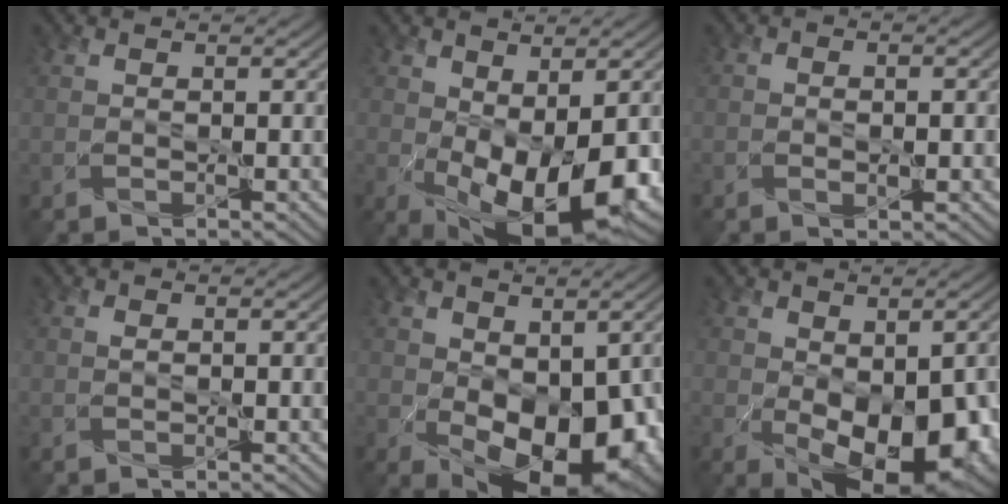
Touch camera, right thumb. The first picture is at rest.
{"total": 10.9, "force": [-1.7, 5.9, 8.9], "torque": [-0.160, -0.032, -0.012]}
{"total": 1.9, "force": [-0.9, 1.0, 1.3], "torque": [-0.019, -0.009, -0.013]}
{"total": 0.0}
{"total": 11.5, "force": [-2.0, 7.3, 8.7], "torque": [-0.136, -0.051, -0.010]}
{"total": 11.7, "force": [-3.3, 6.8, 9.0], "torque": [-0.150, -0.054, -0.027]}